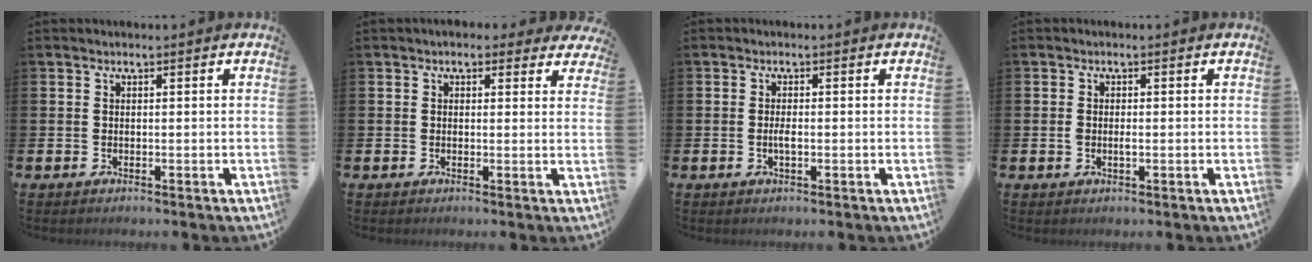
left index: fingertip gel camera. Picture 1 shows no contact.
{"total": 2.2, "force": [1.8, 1.2, 0.4], "torque": [-0.004, -0.003, 0.029]}
{"total": 1.5, "force": [-0.3, 0.4, 1.4], "torque": [-0.024, 0.000, -0.006]}
{"total": 1.1, "force": [-0.1, 0.6, 1.0], "torque": [-0.017, 0.003, -0.004]}